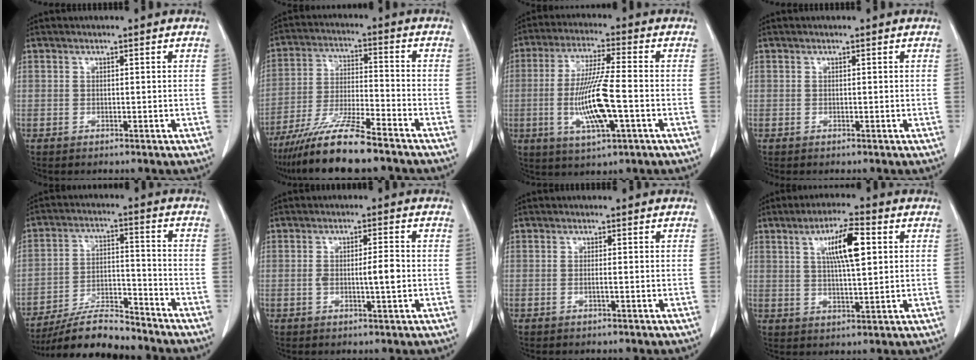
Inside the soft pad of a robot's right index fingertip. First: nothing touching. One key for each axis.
{"total": 11.7, "fx": -9.3, "fy": 0.3, "fz": 7.1, "tx": -0.134, "ty": -0.024, "tz": -0.169}
{"total": 11.6, "fx": -2.4, "fy": 1.0, "fz": 11.3, "tx": -0.224, "ty": -0.009, "tz": -0.046}
{"total": 0.0}
{"total": 10.9, "fx": -10.1, "fy": 1.5, "fz": 3.8, "tx": -0.063, "ty": -0.001, "tz": -0.180}
{"total": 4.1, "fx": -0.4, "fy": 0.4, "fz": 4.0, "tx": -0.070, "ty": 0.000, "tz": -0.005}
{"total": 0.7, "fx": -0.2, "fy": -0.1, "fz": 0.7, "tx": -0.013, "ty": 0.000, "tz": -0.004}
{"total": 8.5, "fx": 2.7, "fy": 1.4, "fz": 7.9, "tx": -0.140, "ty": 0.009, "tz": 0.048}